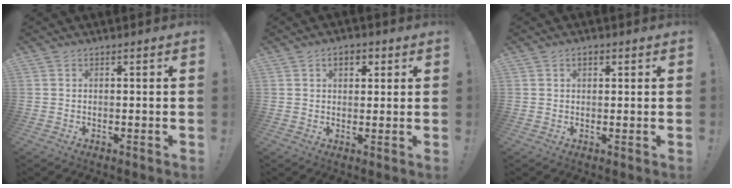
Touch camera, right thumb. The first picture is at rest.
{"total": 4.3, "force": [1.5, 2.8, 2.8], "torque": [-0.038, 0.003, 0.024]}
{"total": 1.9, "force": [0.8, 1.2, 1.3], "torque": [-0.020, 0.002, 0.012]}